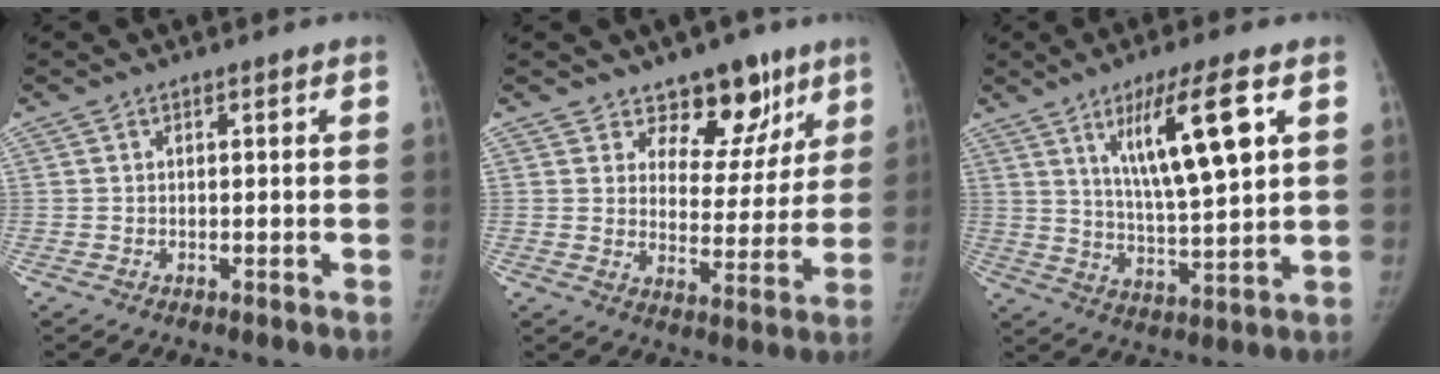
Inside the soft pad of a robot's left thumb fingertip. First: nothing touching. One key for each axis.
{"total": 11.7, "fx": 7.9, "fy": 7.1, "fz": 4.8, "tx": -0.002, "ty": -0.041, "tz": 0.116}
{"total": 14.3, "fx": 5.7, "fy": 2.7, "fz": 12.9, "tx": -0.220, "ty": -0.027, "tz": 0.105}